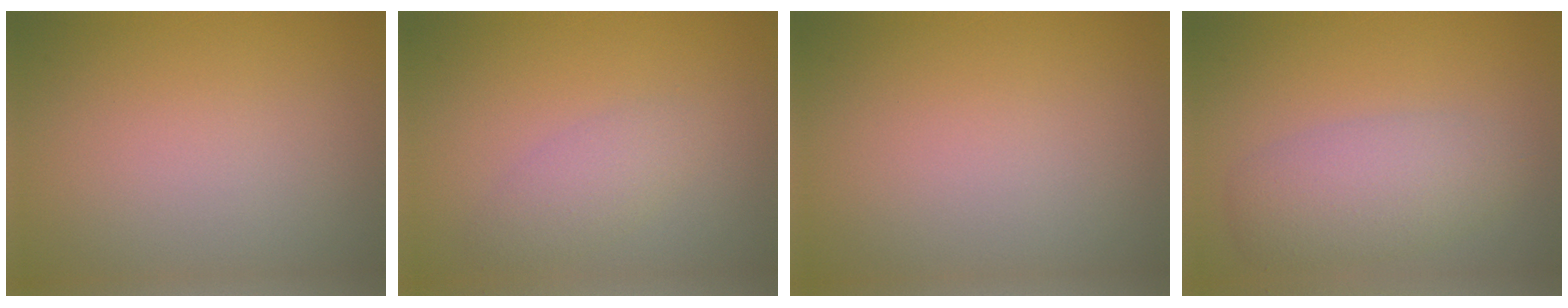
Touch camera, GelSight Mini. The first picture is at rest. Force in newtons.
{"total": 2.2, "press": 2.2, "slide": 0.1}
{"total": 0.0}
{"total": 4.3, "press": 4.3, "slide": 0.1}